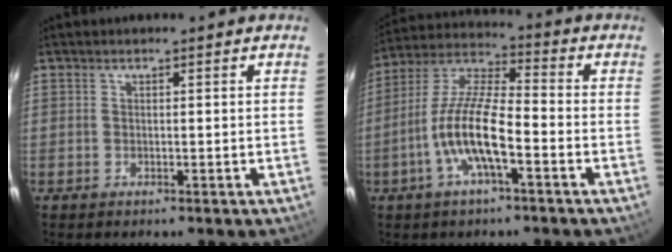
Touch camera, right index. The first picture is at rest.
{"total": 12.1, "force": [-4.7, 2.8, 10.8], "torque": [-0.224, 0.001, -0.092]}